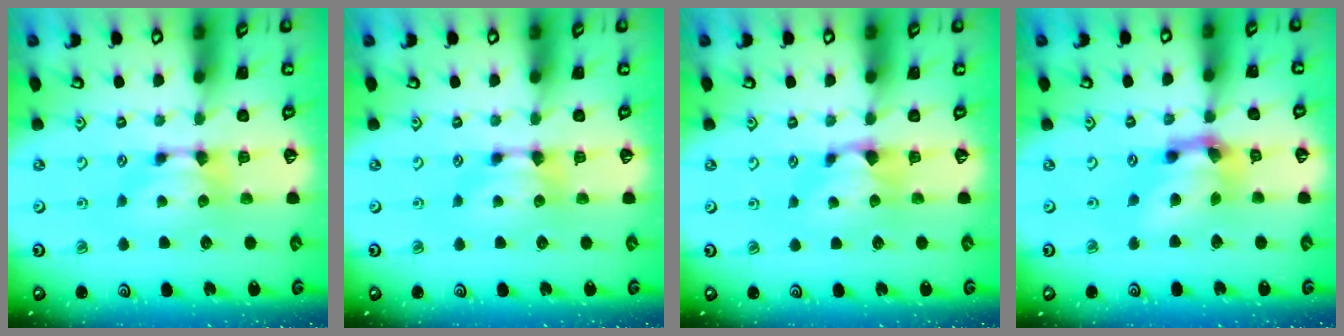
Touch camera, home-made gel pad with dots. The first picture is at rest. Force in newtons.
{"total": 0.0}
{"total": 1.1, "press": 0.9, "slide": 0.7}
{"total": 6.1, "press": 5.6, "slide": 2.5}